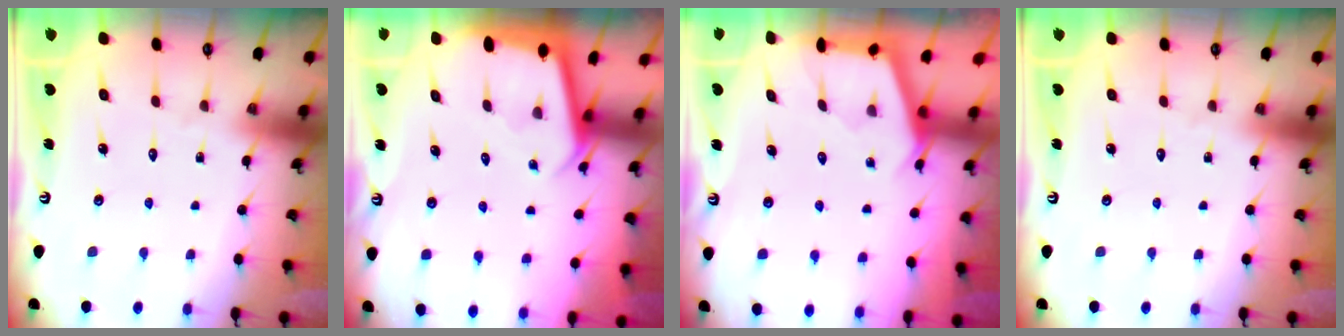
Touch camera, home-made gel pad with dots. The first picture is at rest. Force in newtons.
{"total": 2.5, "press": 2.5, "slide": 0.1}
{"total": 2.9, "press": 2.9, "slide": 0.3}
{"total": 0.0}